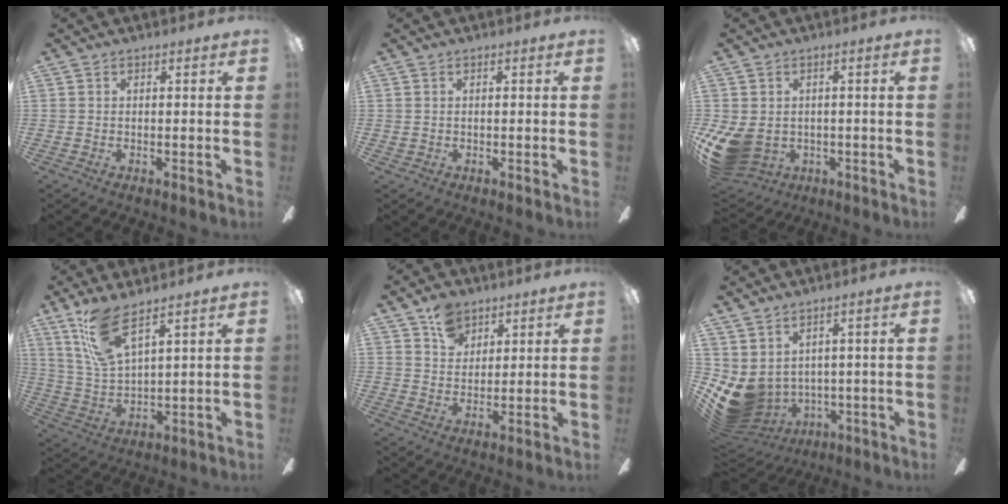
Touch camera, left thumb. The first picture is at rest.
{"total": 0.8, "force": [0.3, 0.7, 0.4], "torque": [-0.009, 0.004, 0.005]}
{"total": 8.7, "force": [-1.9, 6.9, 4.9], "torque": [-0.119, 0.003, -0.031]}
{"total": 11.7, "force": [8.1, 3.3, 7.8], "torque": [-0.176, -0.026, 0.150]}
{"total": 7.4, "force": [5.1, 4.7, 2.6], "torque": [-0.044, -0.011, 0.094]}
{"total": 8.3, "force": [0.4, 7.2, 4.0], "torque": [-0.127, -0.024, 0.020]}